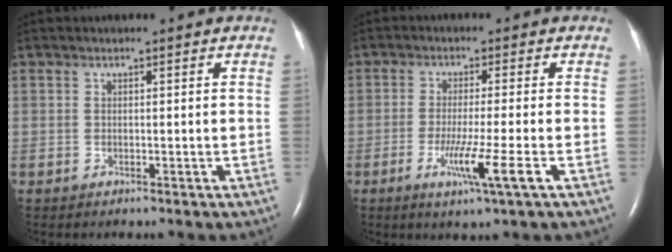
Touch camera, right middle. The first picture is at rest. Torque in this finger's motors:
{"motor_torque": [1.08, -0.45, 0.17, 0.15]}